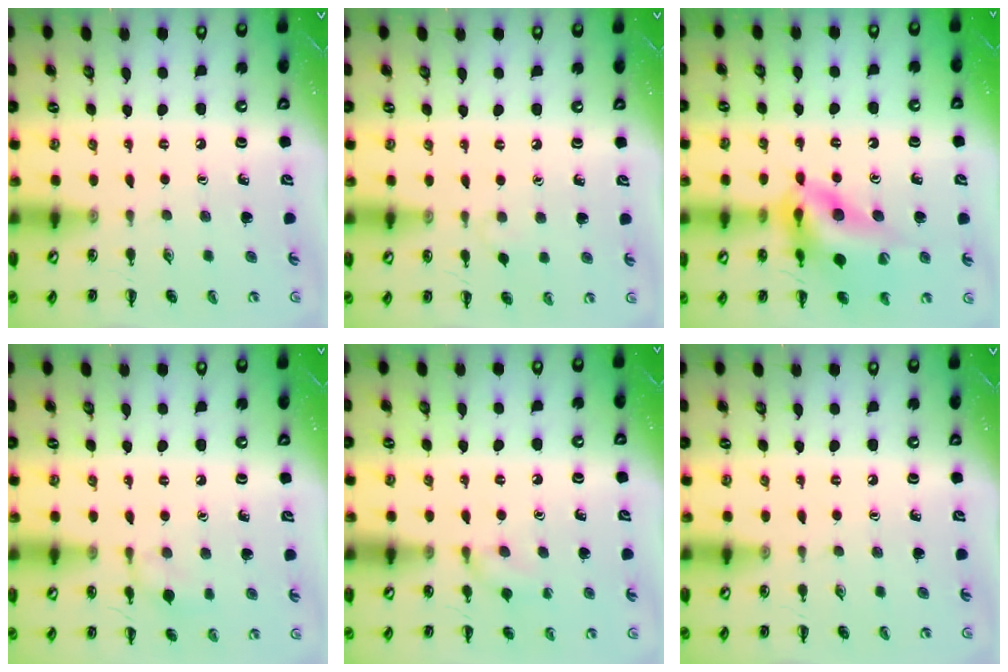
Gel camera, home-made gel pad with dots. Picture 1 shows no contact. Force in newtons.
{"total": 3.1, "press": 2.9, "slide": 1.3}
{"total": 13.4, "press": 12.8, "slide": 4.0}
{"total": 6.9, "press": 6.6, "slide": 2.0}
{"total": 7.1, "press": 6.9, "slide": 2.0}
{"total": 0.0}